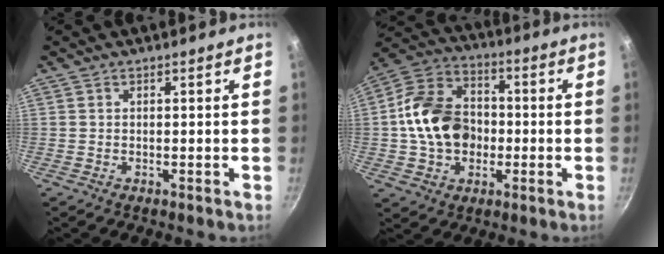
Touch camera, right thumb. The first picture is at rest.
{"total": 15.9, "force": [-1.0, 12.2, 10.1], "torque": [-0.151, 0.032, -0.029]}